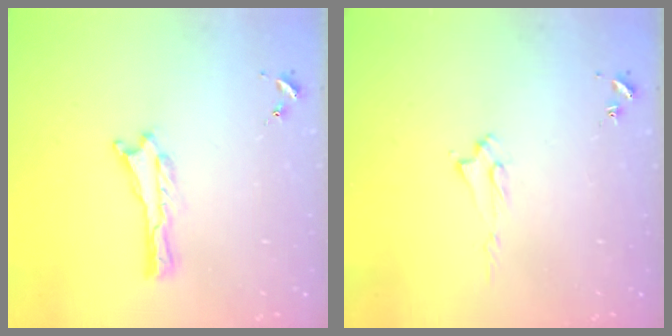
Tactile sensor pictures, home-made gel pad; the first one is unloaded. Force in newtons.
{"total": 1.9, "press": 1.8, "slide": 0.4}